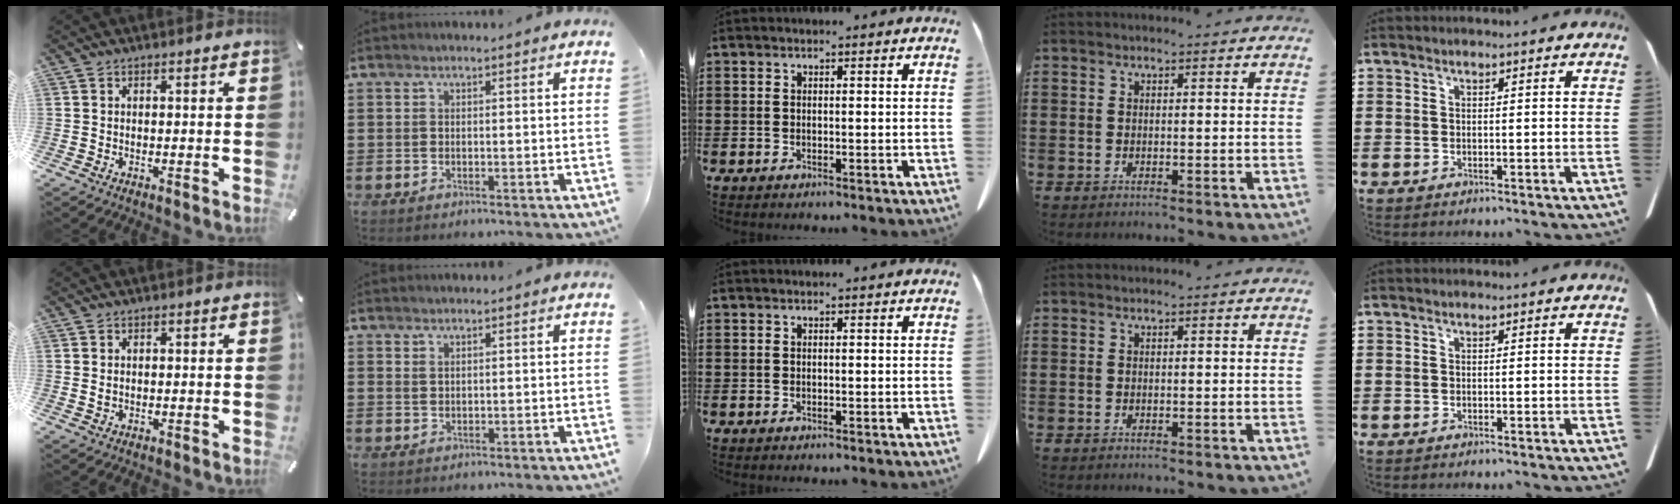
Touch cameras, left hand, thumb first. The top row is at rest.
{"thumb": {"total": 1.0, "force": [0.2, 0.7, 0.7], "torque": [-0.006, 0.001, 0.001]}, "index": {"total": 1.0, "force": [0.8, 0.3, 0.4], "torque": [-0.009, 0.002, 0.016]}}